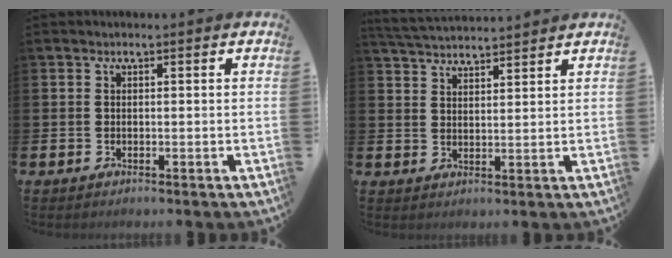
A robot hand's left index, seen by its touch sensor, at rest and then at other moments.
{"total": 4.1, "force": [4.1, 0.3, 0.2], "torque": [-0.014, -0.023, 0.074]}